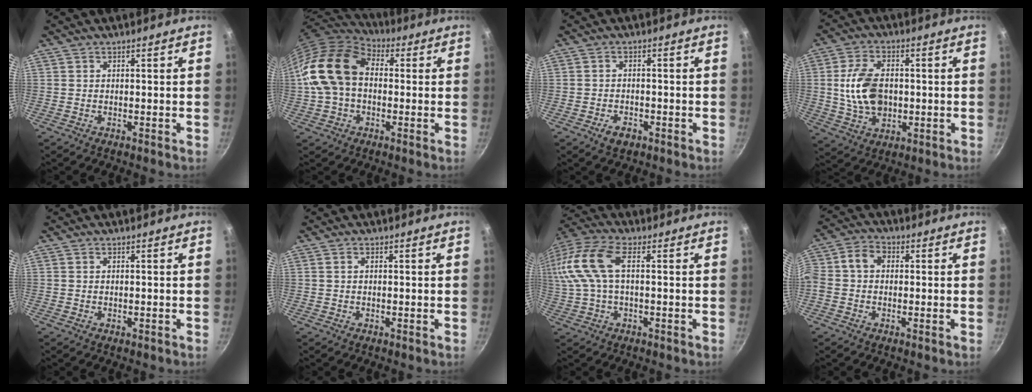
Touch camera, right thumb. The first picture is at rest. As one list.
[{"total": 16.3, "force": [0.5, 11.6, 11.3], "torque": [-0.194, 0.037, -0.004]}, {"total": 3.3, "force": [-1.9, 2.0, 1.9], "torque": [-0.030, 0.013, -0.031]}, {"total": 11.5, "force": [0.2, 7.6, 8.6], "torque": [-0.147, 0.004, 0.006]}, {"total": 0.0}, {"total": 0.7, "force": [0.2, 0.4, 0.6], "torque": [-0.011, 0.003, 0.003]}, {"total": 16.2, "force": [2.1, 8.5, 13.7], "torque": [-0.306, 0.023, 0.030]}, {"total": 6.2, "force": [0.0, 4.8, 3.9], "torque": [-0.077, 0.025, -0.019]}]